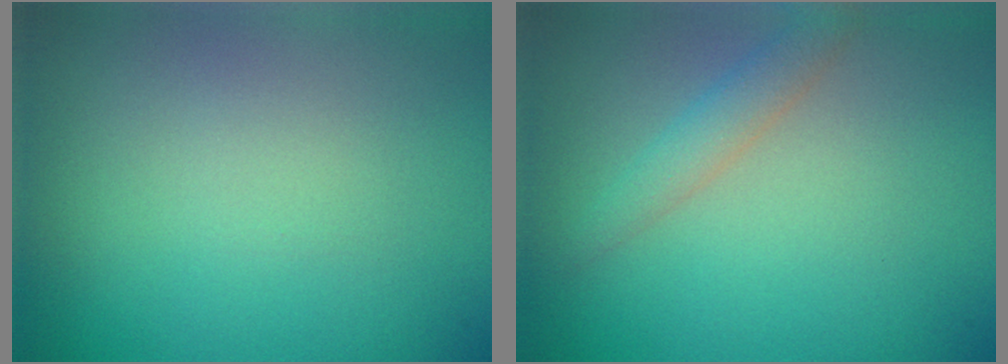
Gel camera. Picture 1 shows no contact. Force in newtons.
{"total": 1.9, "press": 1.9, "slide": 0.0}